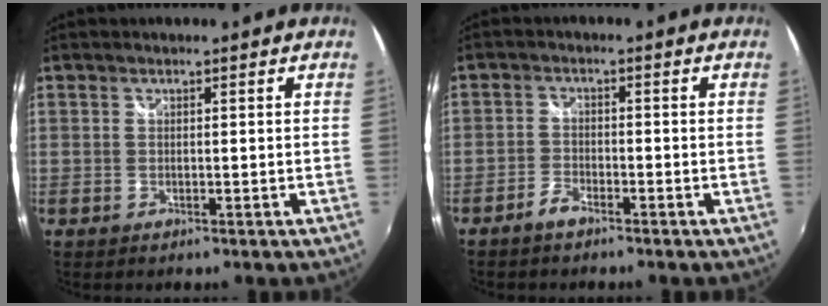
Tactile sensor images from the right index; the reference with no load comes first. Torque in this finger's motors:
{"motor_torque": [0.23, -0.22, 0.15, 0.02]}